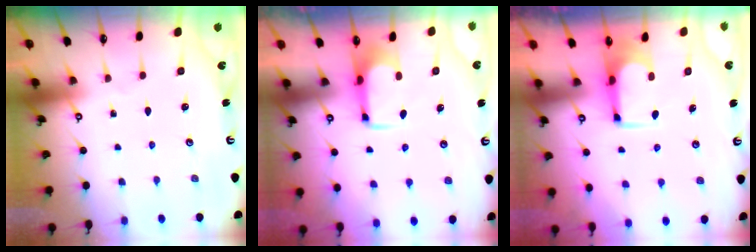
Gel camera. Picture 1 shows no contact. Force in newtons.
{"total": 2.0, "press": 2.0, "slide": 0.4}
{"total": 0.9, "press": 0.9, "slide": 0.0}